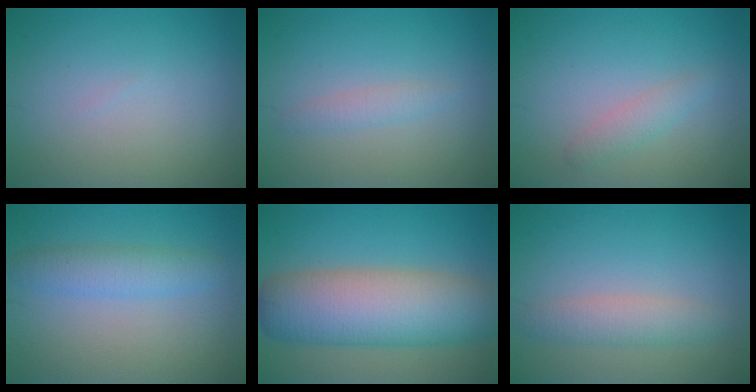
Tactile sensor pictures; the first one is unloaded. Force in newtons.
{"total": 1.3, "press": 1.3, "slide": 0.0}
{"total": 1.6, "press": 1.6, "slide": 0.1}
{"total": 2.9, "press": 2.9, "slide": 0.1}
{"total": 10.3, "press": 10.3, "slide": 0.2}
{"total": 2.6, "press": 2.6, "slide": 0.1}